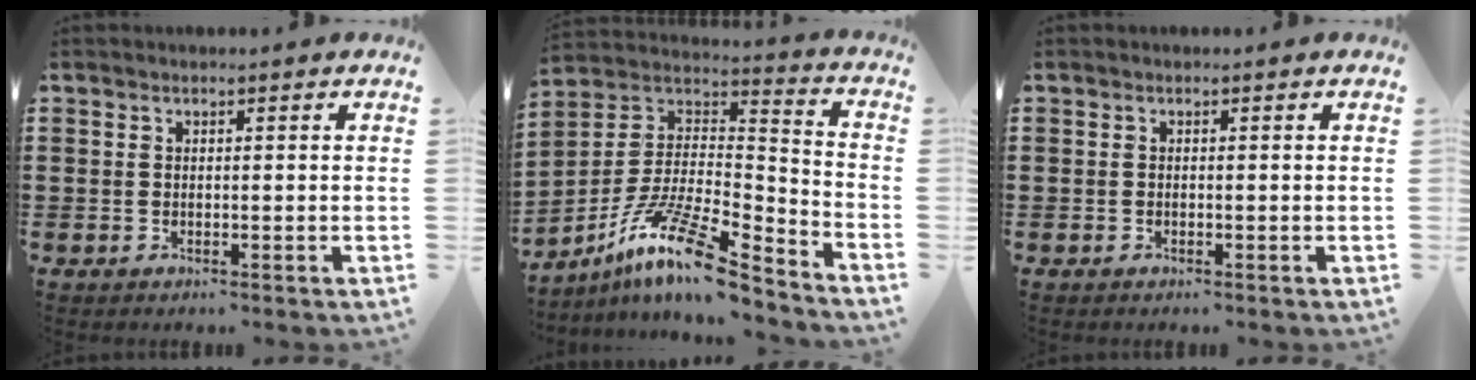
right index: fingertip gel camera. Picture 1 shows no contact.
{"total": 14.1, "force": [-10.5, 2.3, 9.1], "torque": [-0.175, 0.016, -0.200]}
{"total": 0.0}